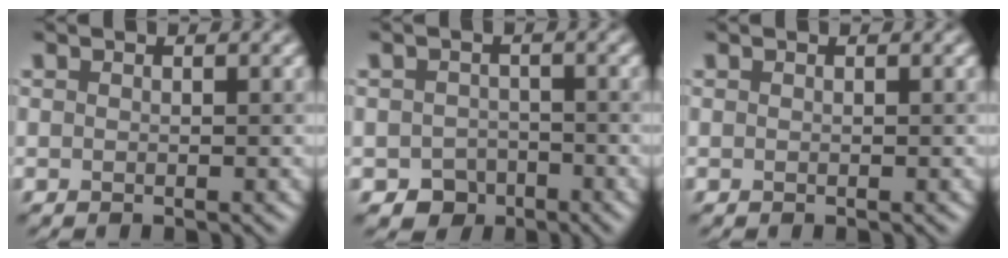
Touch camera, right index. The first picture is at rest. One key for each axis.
{"total": 2.4, "fx": -1.6, "fy": 1.7, "fz": 0.3, "tx": 0.000, "ty": -0.002, "tz": -0.024}
{"total": 0.0}